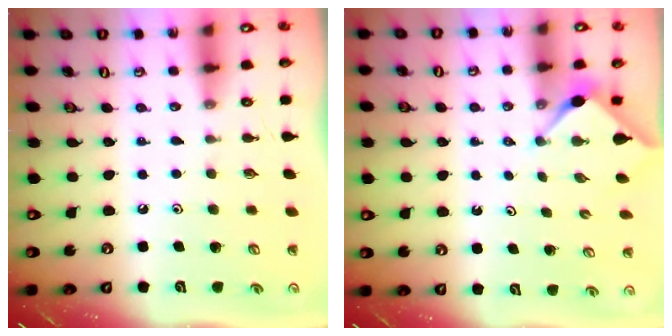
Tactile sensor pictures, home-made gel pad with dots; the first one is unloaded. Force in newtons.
{"total": 3.0, "press": 3.0, "slide": 0.3}